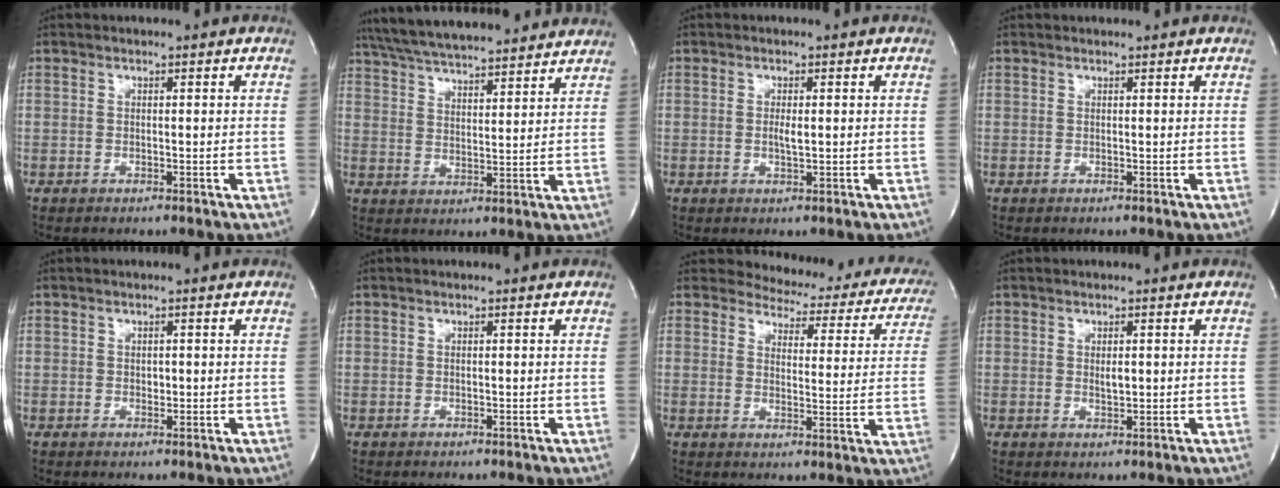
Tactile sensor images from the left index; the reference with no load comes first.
{"total": 20.6, "force": [18.4, 3.0, 8.8], "torque": [-0.152, 0.044, 0.271]}
{"total": 1.6, "force": [0.1, 0.3, 1.6], "torque": [-0.033, -0.001, 0.002]}
{"total": 1.2, "force": [1.2, 0.1, 0.1], "torque": [-0.009, 0.012, 0.018]}
{"total": 0.8, "force": [0.0, 0.6, 0.6], "torque": [-0.007, 0.001, 0.001]}
{"total": 0.0}
{"total": 18.4, "force": [16.6, 6.0, 5.1], "torque": [-0.032, -0.050, 0.163]}
{"total": 1.5, "force": [0.3, 0.6, 1.3], "torque": [-0.024, -0.003, 0.008]}